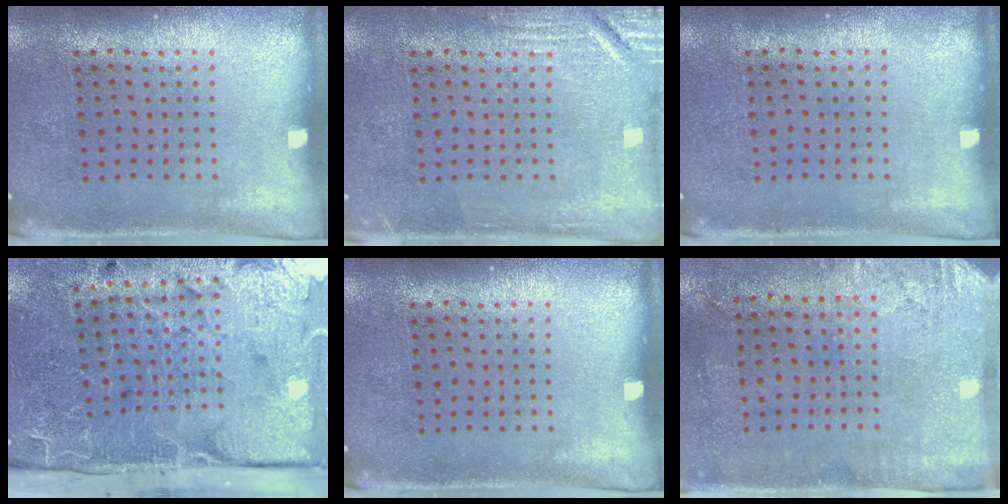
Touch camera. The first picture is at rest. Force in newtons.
{"total": 2.7, "press": 2.7, "slide": 0.4}
{"total": 0.0}
{"total": 4.3, "press": 3.7, "slide": 2.2}
{"total": 0.0}
{"total": 2.9, "press": 2.4, "slide": 1.7}